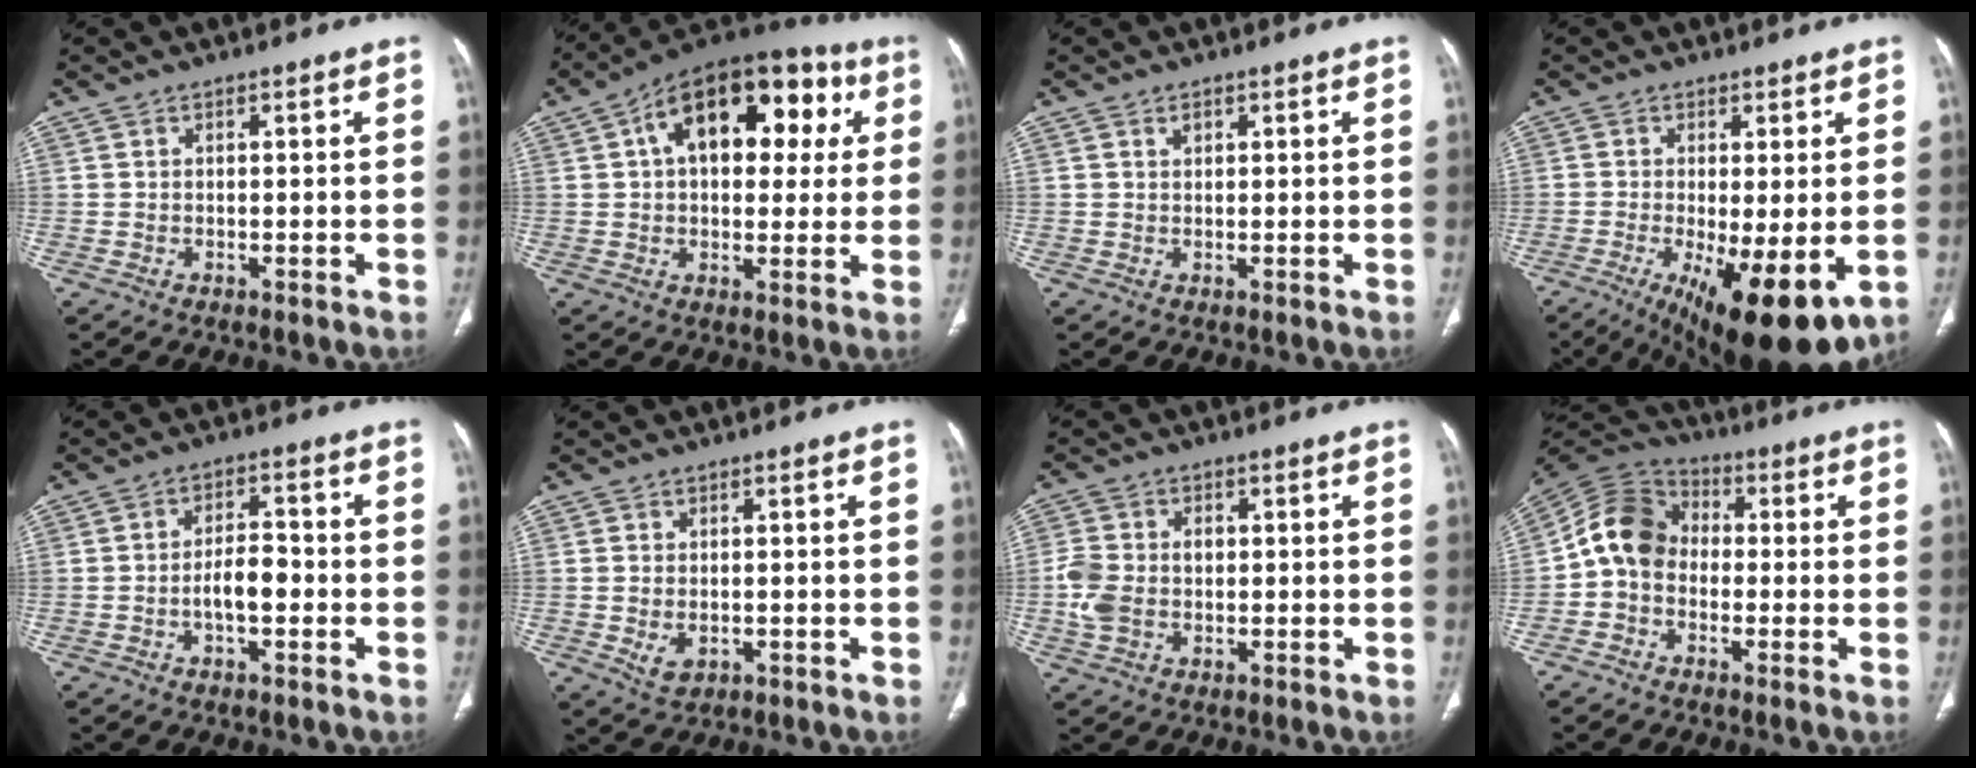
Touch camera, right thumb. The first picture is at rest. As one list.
[{"total": 21.6, "force": [6.1, 12.4, 16.5], "torque": [-0.205, 0.035, 0.083]}, {"total": 1.0, "force": [0.6, 0.6, 0.4], "torque": [-0.004, -0.004, 0.011]}, {"total": 15.2, "force": [-4.9, 4.8, 13.6], "torque": [-0.193, -0.026, -0.060]}, {"total": 5.6, "force": [-1.6, 2.7, 4.6], "torque": [-0.074, 0.022, -0.029]}, {"total": 3.5, "force": [-0.6, 2.4, 2.5], "torque": [-0.045, -0.003, 0.000]}, {"total": 6.9, "force": [-0.5, 5.1, 4.6], "torque": [-0.107, 0.015, -0.008]}, {"total": 10.1, "force": [-1.1, 8.1, 5.9], "torque": [-0.104, 0.033, -0.039]}]